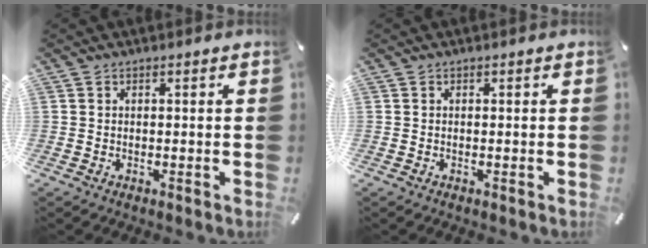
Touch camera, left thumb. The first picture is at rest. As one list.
[{"total": 0.0}]